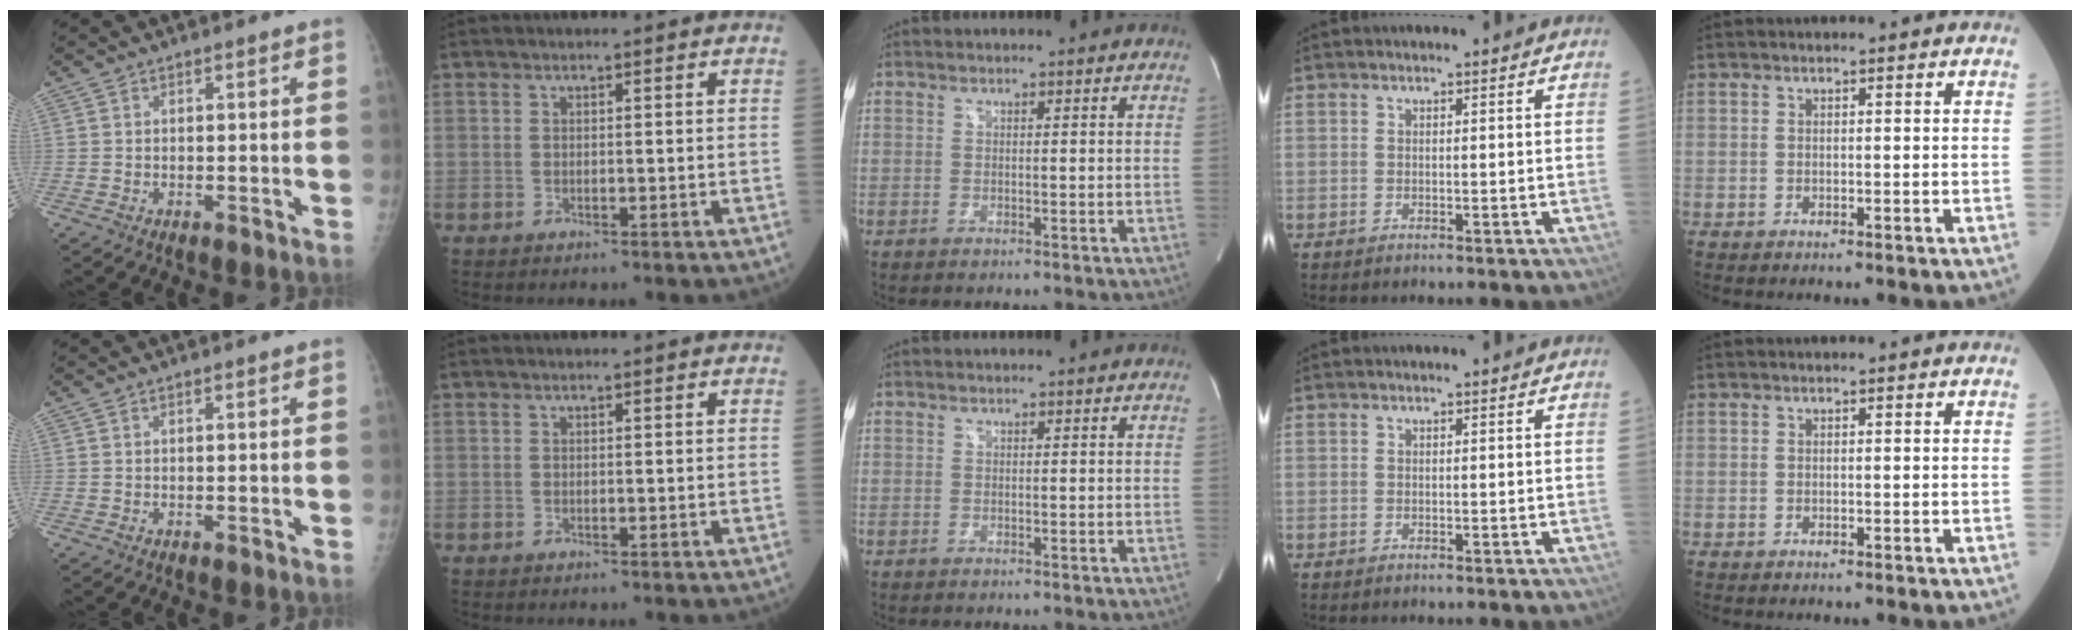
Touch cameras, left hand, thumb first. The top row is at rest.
{}